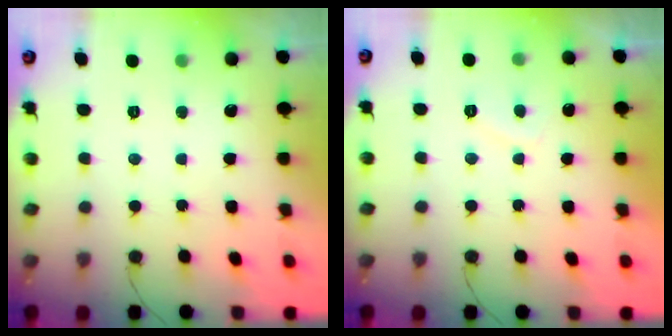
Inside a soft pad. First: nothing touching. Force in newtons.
{"total": 2.1, "press": 2.0, "slide": 0.9}